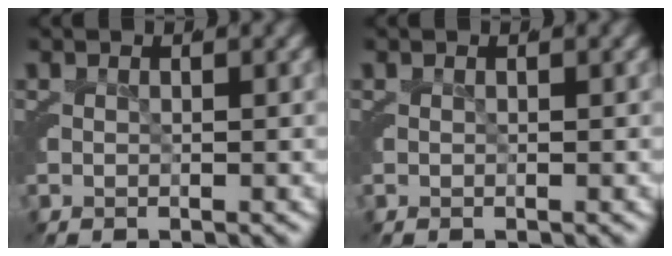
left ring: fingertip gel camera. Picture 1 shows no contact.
{"total": 0.0}